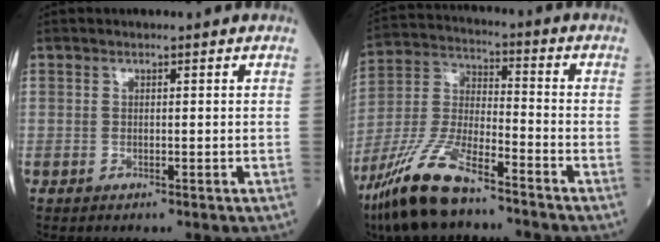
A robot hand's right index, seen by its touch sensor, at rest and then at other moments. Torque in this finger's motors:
{"motor_torque": [1.28, -0.86, 0.32, 0.12]}